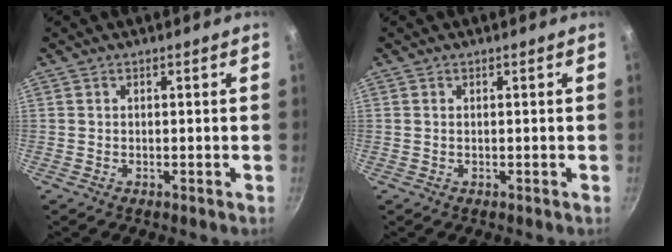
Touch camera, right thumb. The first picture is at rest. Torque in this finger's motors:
{"motor_torque": [-0.36, -0.08, -0.04, 0.34, -0.02]}